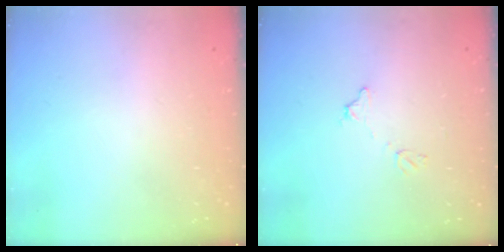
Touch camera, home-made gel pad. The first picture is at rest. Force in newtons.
{"total": 7.0, "press": 7.0, "slide": 0.3}